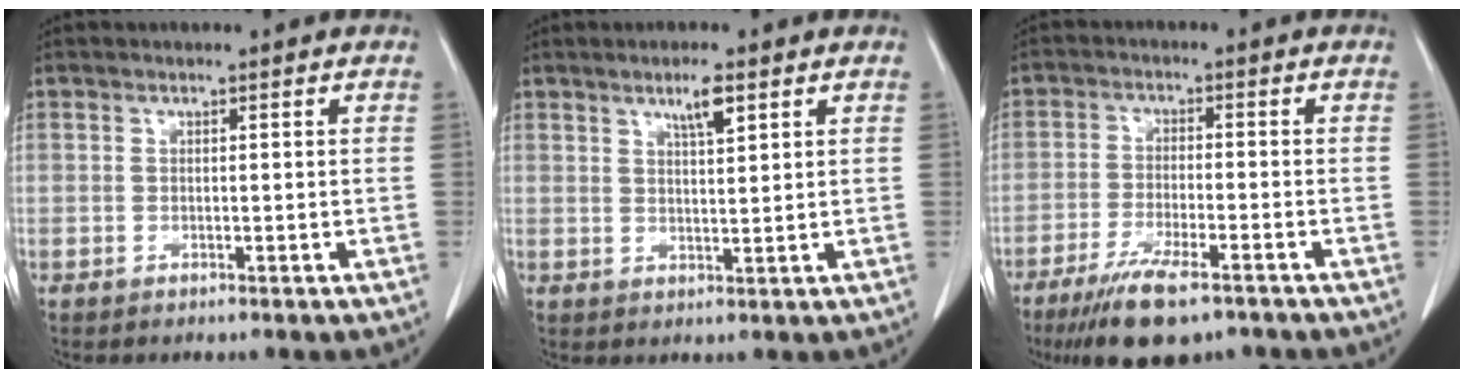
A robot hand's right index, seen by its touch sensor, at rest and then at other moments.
{"total": 3.7, "force": [2.2, 0.4, 2.9], "torque": [-0.053, 0.000, 0.039]}
{"total": 10.0, "force": [-7.0, 2.0, 6.8], "torque": [-0.118, -0.021, -0.112]}